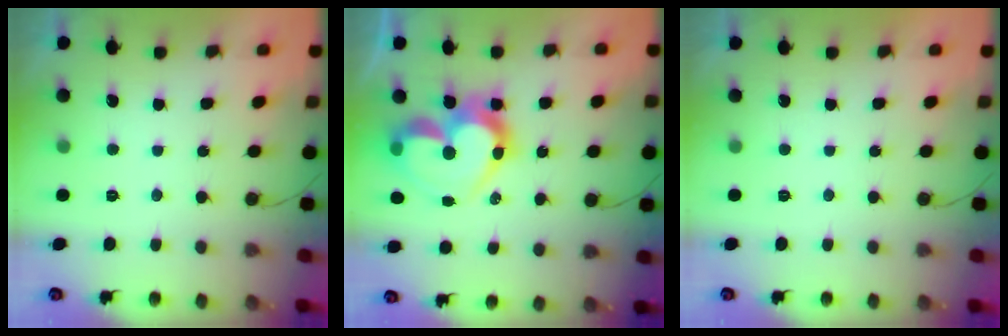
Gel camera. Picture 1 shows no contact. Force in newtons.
{"total": 17.7, "press": 17.6, "slide": 1.9}
{"total": 1.8, "press": 1.8, "slide": 0.0}